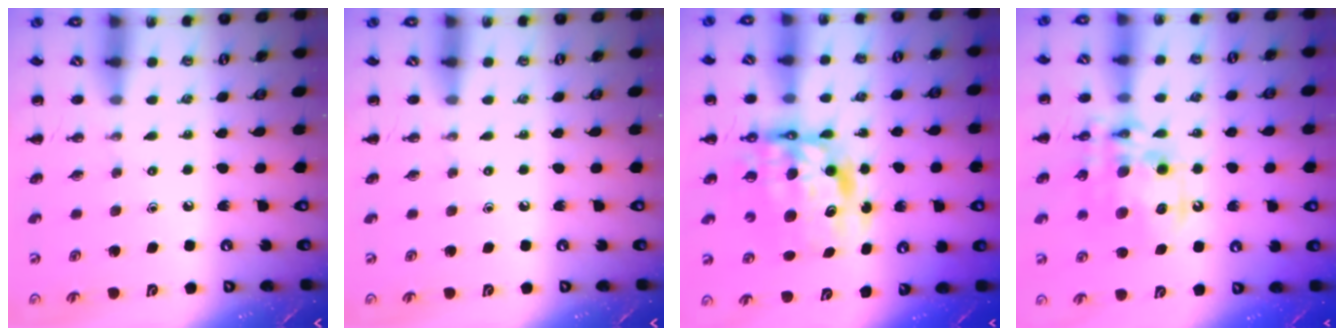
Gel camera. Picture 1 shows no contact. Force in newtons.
{"total": 0.0}
{"total": 10.4, "press": 10.0, "slide": 2.8}
{"total": 13.9, "press": 13.4, "slide": 3.4}